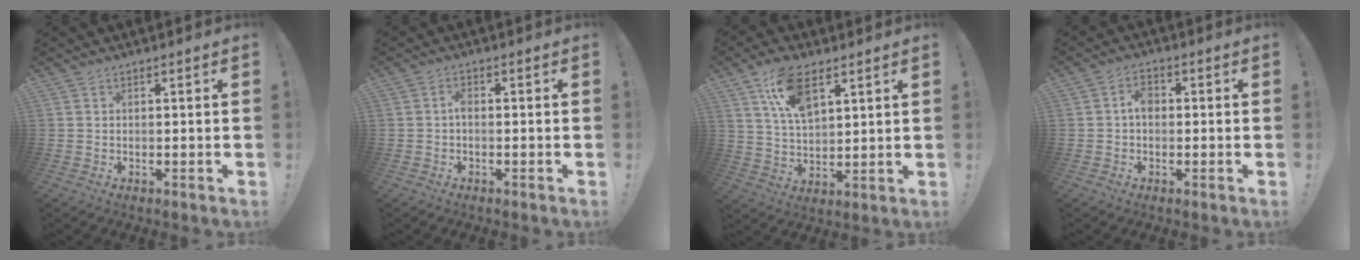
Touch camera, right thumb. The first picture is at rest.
{"total": 1.8, "force": [-0.6, 0.8, 1.5], "torque": [-0.027, 0.005, -0.013]}
{"total": 12.0, "force": [6.6, 5.9, 8.1], "torque": [-0.148, -0.013, 0.124]}
{"total": 4.1, "force": [-0.2, 2.7, 3.1], "torque": [-0.047, 0.009, -0.006]}